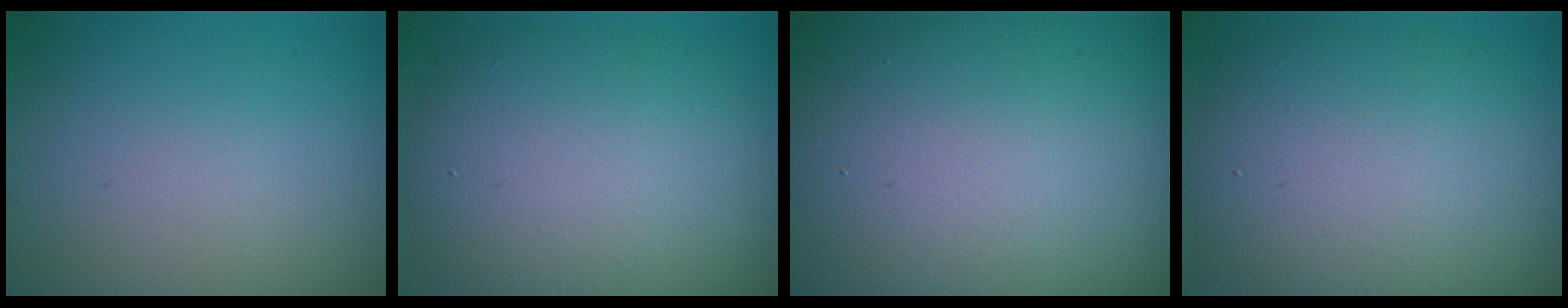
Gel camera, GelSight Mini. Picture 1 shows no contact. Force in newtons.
{"total": 9.3, "press": 9.3, "slide": 0.5}
{"total": 27.6, "press": 27.6, "slide": 1.2}
{"total": 10.1, "press": 10.1, "slide": 0.6}